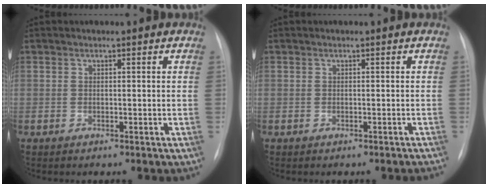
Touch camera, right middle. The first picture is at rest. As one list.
[{"total": 1.0, "force": [-1.0, 0.0, 0.4], "torque": [-0.005, 0.001, -0.011]}]